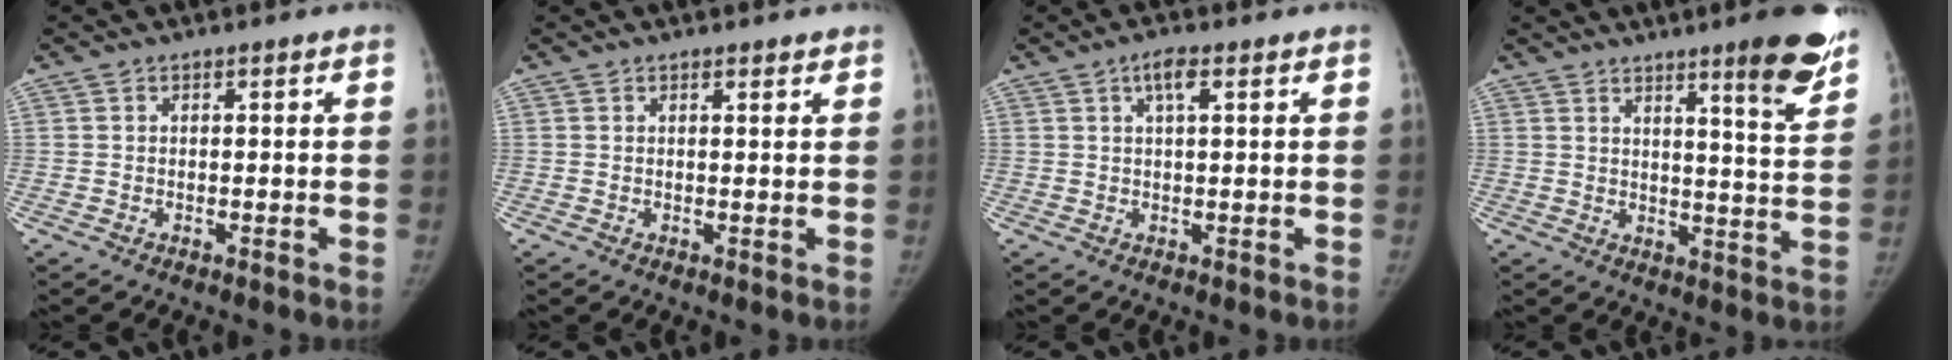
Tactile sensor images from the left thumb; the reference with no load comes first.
{"total": 1.3, "force": [1.1, 0.4, 0.6], "torque": [-0.006, -0.006, 0.015]}
{"total": 3.4, "force": [1.6, 1.0, 2.8], "torque": [-0.051, 0.004, 0.027]}
{"total": 11.6, "force": [7.8, 1.3, 8.5], "torque": [-0.090, -0.052, 0.104]}